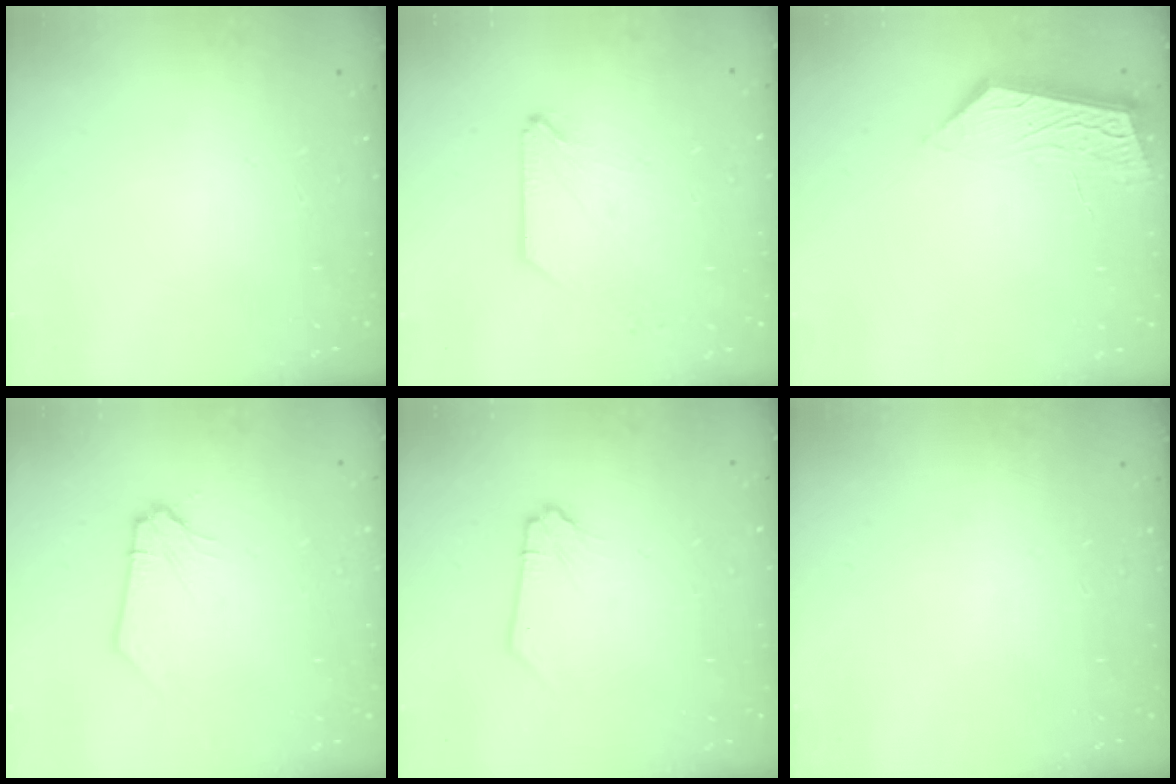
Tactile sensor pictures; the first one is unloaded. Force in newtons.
{"total": 0.0}
{"total": 7.0, "press": 7.0, "slide": 0.2}
{"total": 1.2, "press": 1.2, "slide": 0.1}
{"total": 0.0}
{"total": 0.0}